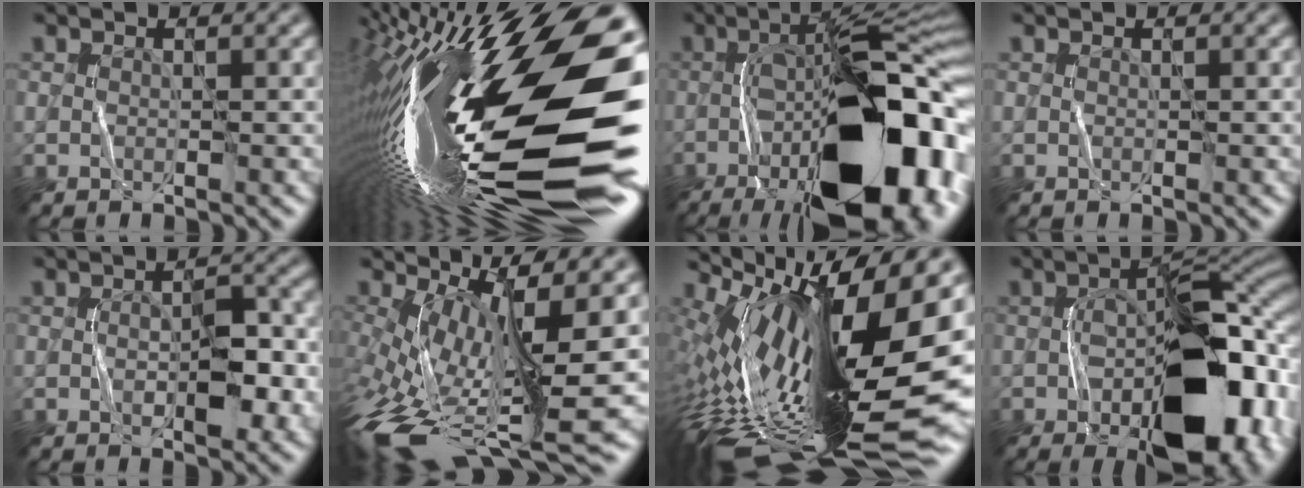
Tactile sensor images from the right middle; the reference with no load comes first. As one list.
[{"total": 21.0, "force": [-1.9, 6.3, 20.0], "torque": [-0.364, -0.026, -0.044]}, {"total": 19.4, "force": [-8.0, 7.2, 16.2], "torque": [-0.240, 0.023, -0.131]}, {"total": 0.0}, {"total": 4.0, "force": [-1.0, 1.9, 3.4], "torque": [-0.049, 0.005, -0.015]}, {"total": 13.3, "force": [-3.2, 3.6, 12.4], "torque": [-0.238, -0.026, -0.039]}, {"total": 18.6, "force": [0.4, 7.4, 17.1], "torque": [-0.288, 0.001, -0.003]}, {"total": 15.6, "force": [-5.4, 7.6, 12.5], "torque": [-0.156, -0.004, -0.088]}]